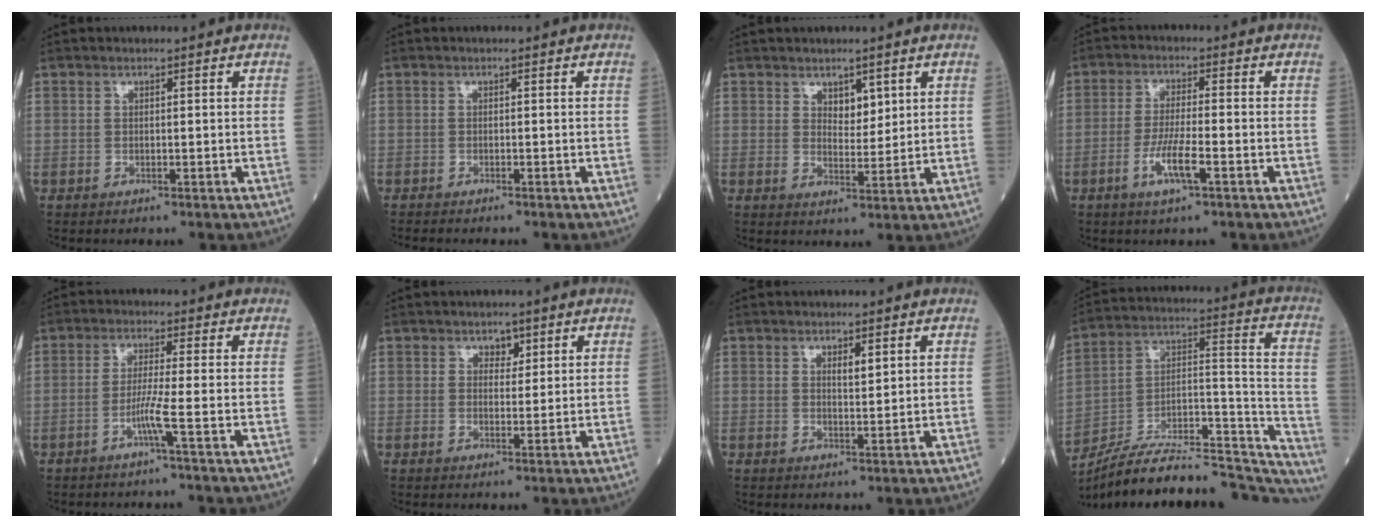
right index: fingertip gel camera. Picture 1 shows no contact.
{"total": 2.9, "force": [-2.6, 0.3, 1.3], "torque": [-0.022, -0.006, -0.035]}
{"total": 3.2, "force": [1.7, 1.7, 2.1], "torque": [-0.030, -0.003, 0.032]}
{"total": 5.7, "force": [-2.5, 0.4, 5.2], "torque": [-0.103, -0.007, -0.047]}
{"total": 3.5, "force": [-1.6, -1.2, 2.9], "torque": [-0.062, -0.006, -0.036]}
{"total": 2.0, "force": [1.2, 1.3, 0.9], "torque": [-0.007, -0.001, 0.017]}
{"total": 1.8, "force": [1.0, 0.4, 1.5], "torque": [-0.026, -0.001, 0.017]}
{"total": 30.9, "force": [-27.9, 6.3, 11.9], "torque": [-0.143, 0.023, -0.409]}